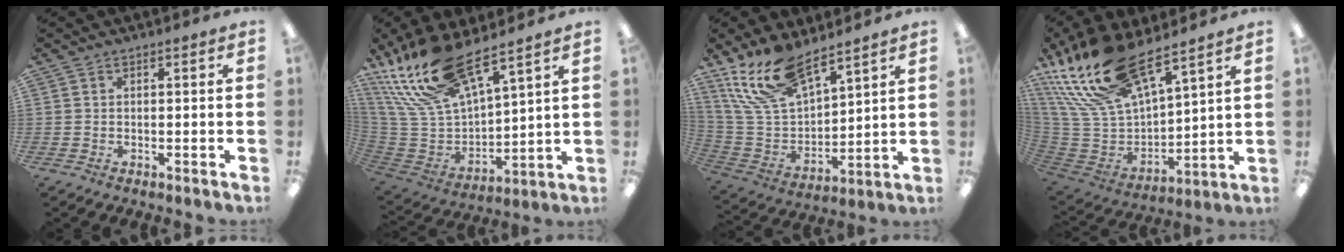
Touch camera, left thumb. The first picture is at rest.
{"total": 21.0, "force": [16.1, 6.5, 11.9], "torque": [-0.266, -0.088, 0.289]}
{"total": 17.1, "force": [12.6, 7.1, 9.2], "torque": [-0.223, -0.061, 0.231]}
{"total": 23.8, "force": [18.1, 8.3, 13.1], "torque": [-0.281, -0.097, 0.324]}